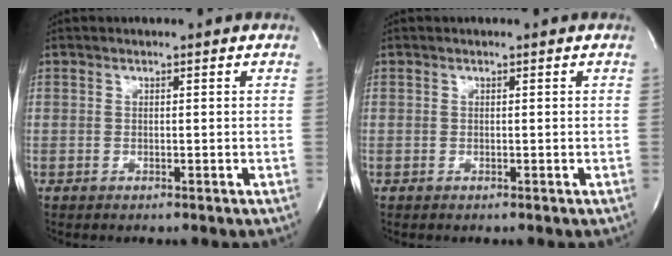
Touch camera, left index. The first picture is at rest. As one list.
[{"total": 0.0}]